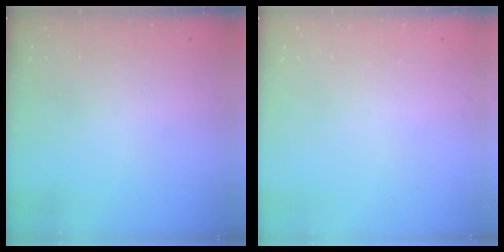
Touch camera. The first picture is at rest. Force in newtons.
{"total": 0.0}